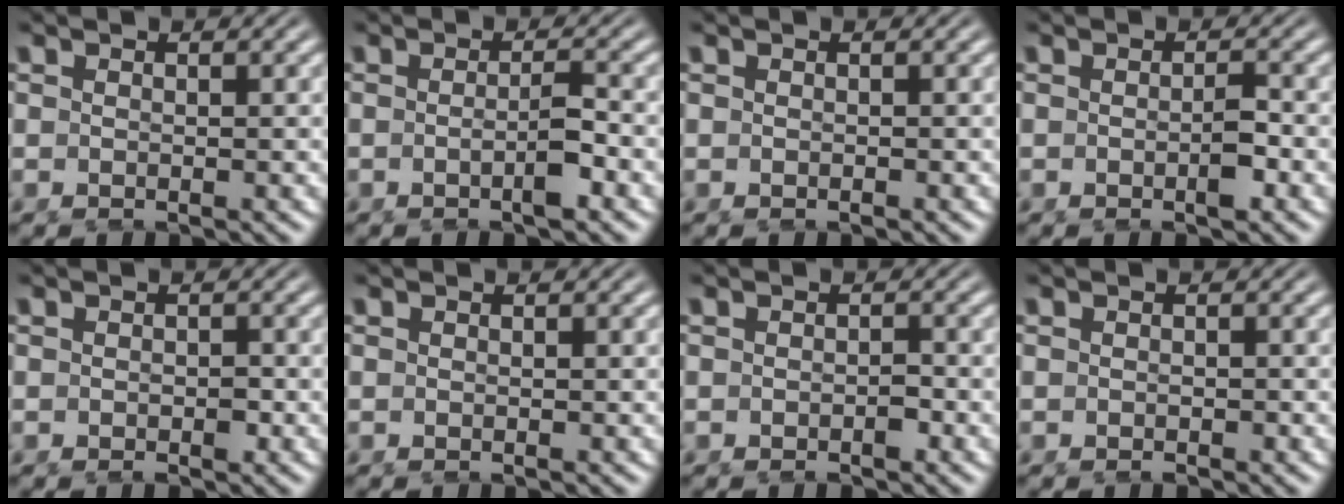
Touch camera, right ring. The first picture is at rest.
{"total": 2.2, "force": [-1.0, -0.2, 1.9], "torque": [-0.023, 0.001, -0.020]}
{"total": 0.0}
{"total": 1.5, "force": [-0.6, 0.2, 1.4], "torque": [-0.018, 0.002, -0.012]}
{"total": 1.0, "force": [-0.6, 0.4, 0.6], "torque": [-0.011, -0.010, -0.007]}
{"total": 0.0}
{"total": 0.9, "force": [-0.8, 0.1, 0.4], "torque": [-0.007, -0.007, -0.009]}
{"total": 0.6, "force": [-0.5, 0.1, 0.3], "torque": [-0.005, -0.006, -0.006]}